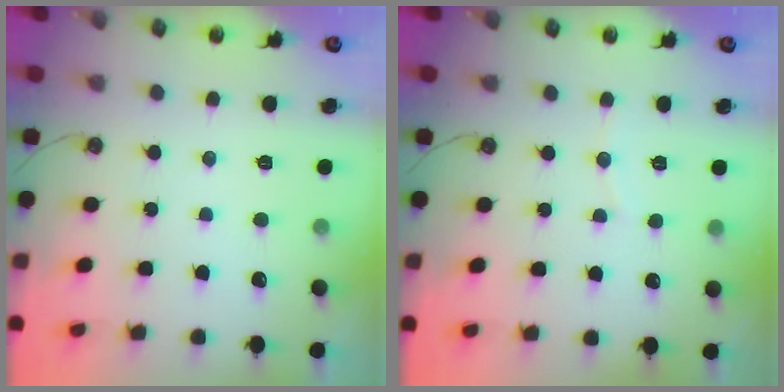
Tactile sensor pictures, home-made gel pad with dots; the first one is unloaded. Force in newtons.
{"total": 4.0, "press": 4.0, "slide": 0.4}